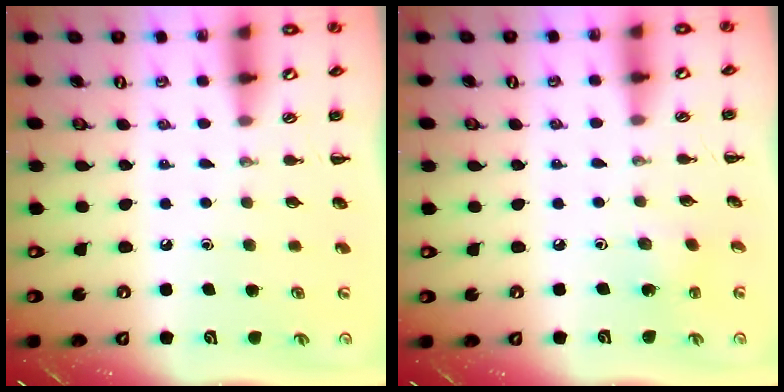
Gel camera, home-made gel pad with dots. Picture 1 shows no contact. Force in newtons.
{"total": 1.8, "press": 1.7, "slide": 0.7}